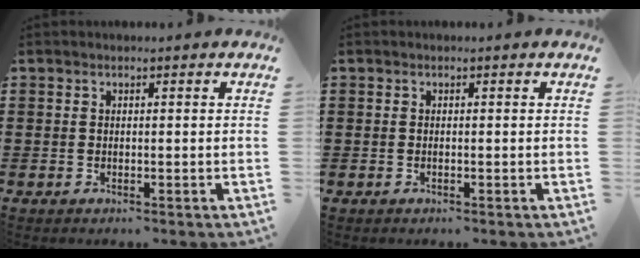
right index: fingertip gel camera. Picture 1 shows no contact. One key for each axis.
{"total": 0.0}